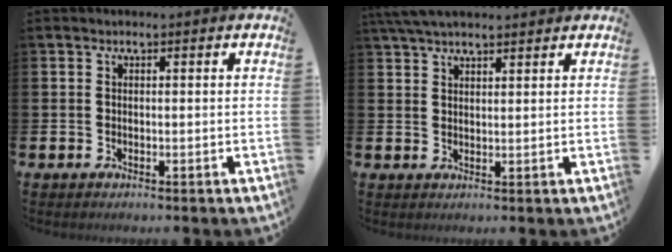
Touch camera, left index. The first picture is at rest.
{"total": 4.4, "force": [3.9, 1.0, 1.9], "torque": [-0.042, -0.006, 0.072]}